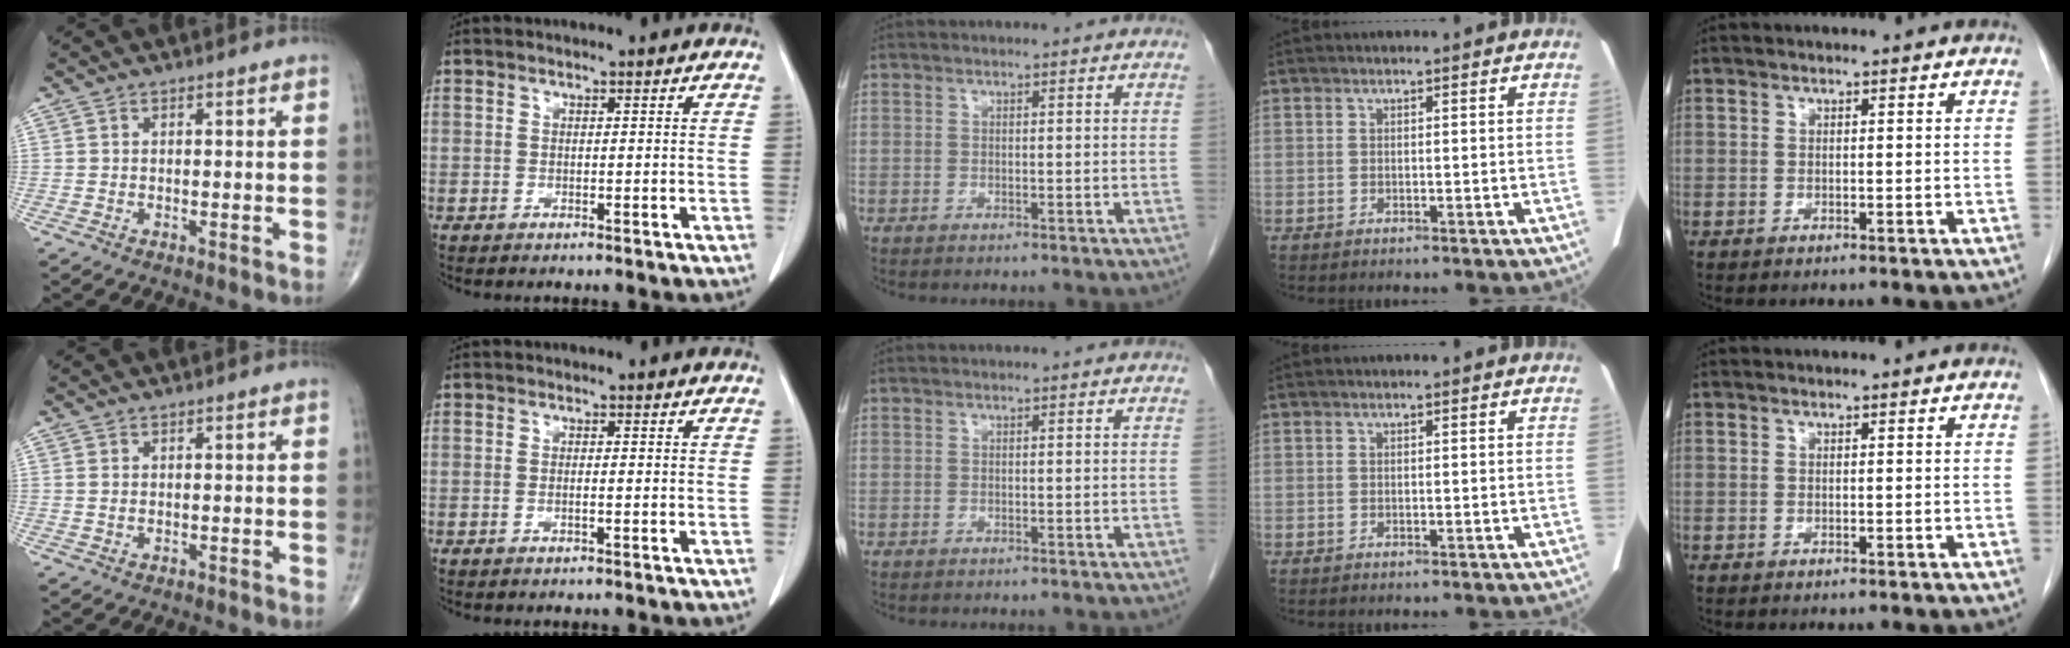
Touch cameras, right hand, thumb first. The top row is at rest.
{"thumb": {"total": 0.8, "force": [0.1, 0.5, 0.5], "torque": [-0.014, 0.001, 0.005]}, "index": {"total": 0.7, "force": [-0.2, 0.0, 0.7], "torque": [-0.015, 0.000, -0.003]}}